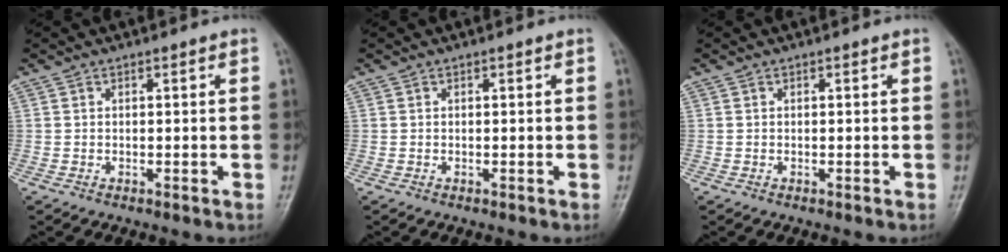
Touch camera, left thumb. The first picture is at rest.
{"total": 0.0}
{"total": 0.0}